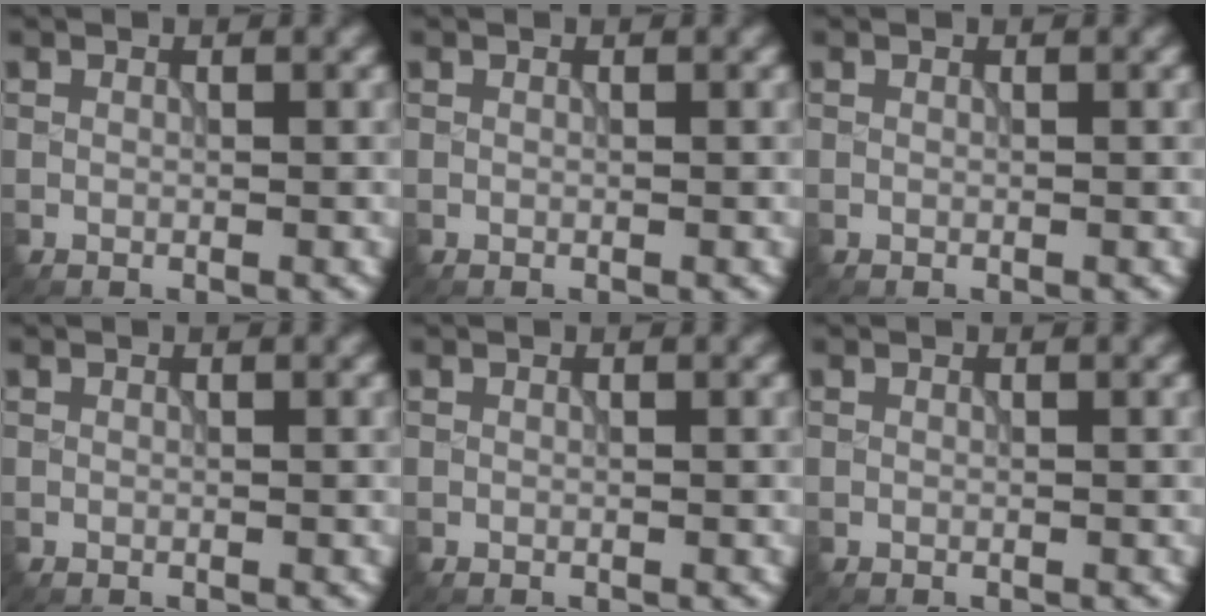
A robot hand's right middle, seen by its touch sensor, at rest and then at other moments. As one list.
[{"total": 0.0}, {"total": 0.0}, {"total": 0.0}, {"total": 0.0}, {"total": 0.0}]